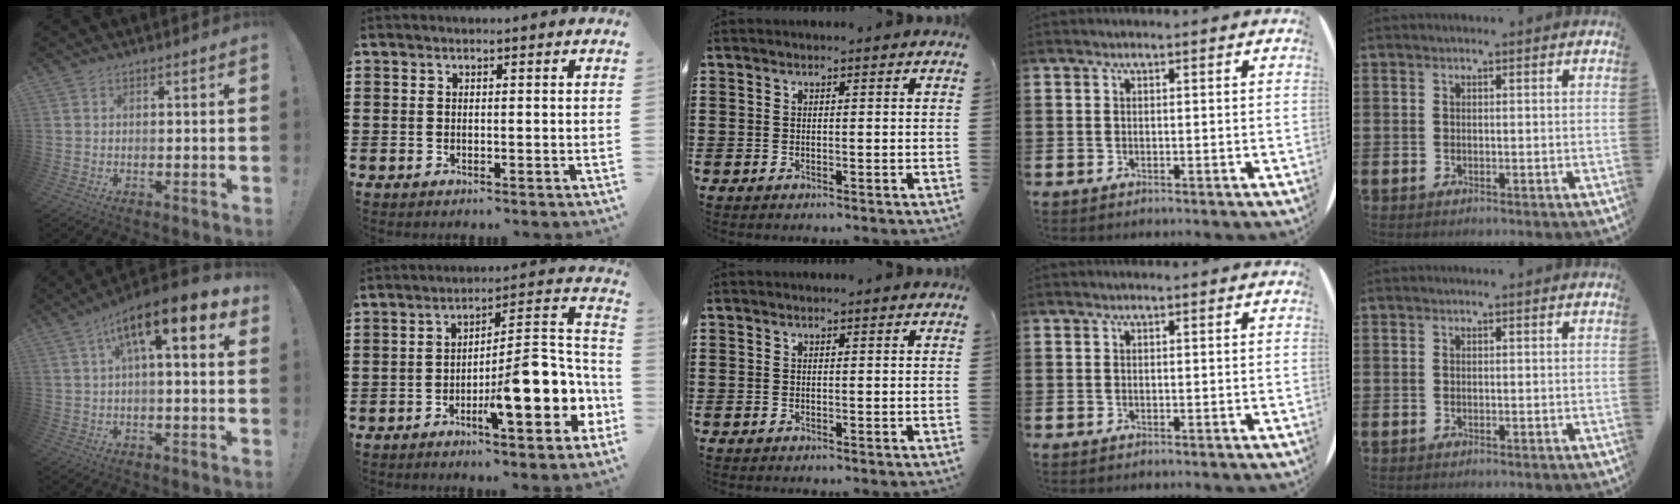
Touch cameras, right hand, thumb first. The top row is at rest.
{"thumb": {"total": 12.0, "force": [4.9, 2.8, 10.6], "torque": [-0.170, -0.020, 0.076]}, "index": {"total": 11.8, "force": [-4.9, 2.8, 10.4], "torque": [-0.150, -0.015, -0.091]}}